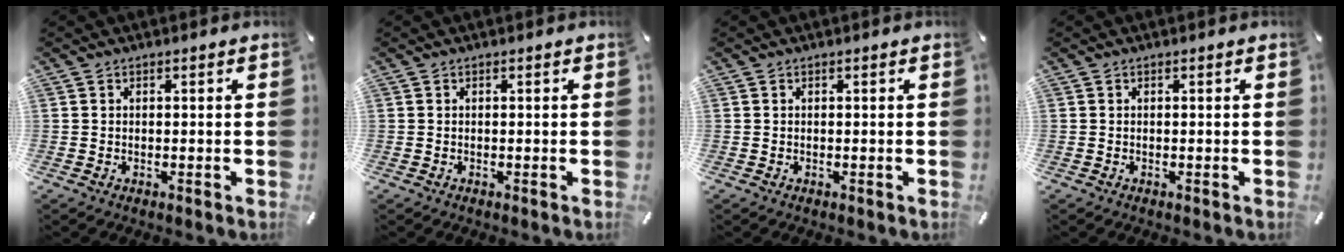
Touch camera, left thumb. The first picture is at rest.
{"total": 0.0}
{"total": 0.0}
{"total": 0.0}